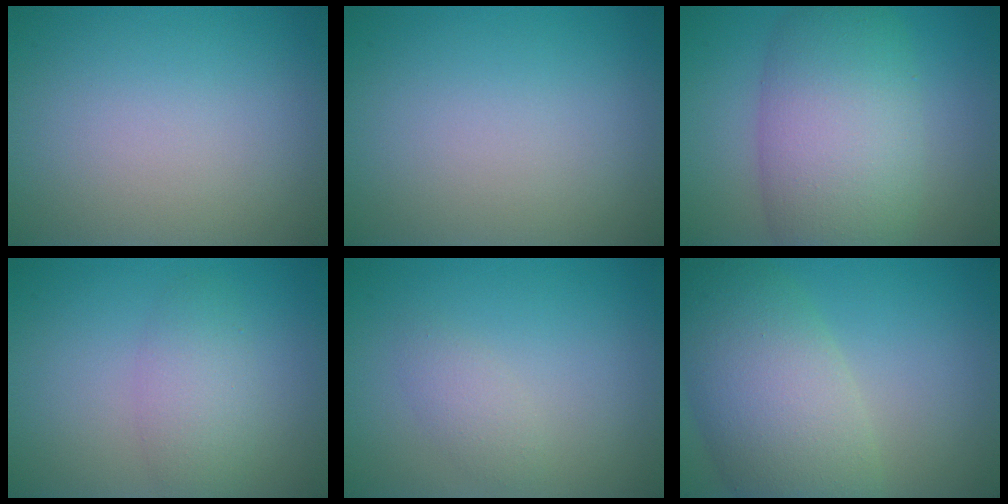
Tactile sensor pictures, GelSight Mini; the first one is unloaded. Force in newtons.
{"total": 0.0}
{"total": 9.5, "press": 9.5, "slide": 0.5}
{"total": 3.0, "press": 3.0, "slide": 0.1}
{"total": 1.5, "press": 1.5, "slide": 0.1}
{"total": 8.9, "press": 8.9, "slide": 0.3}